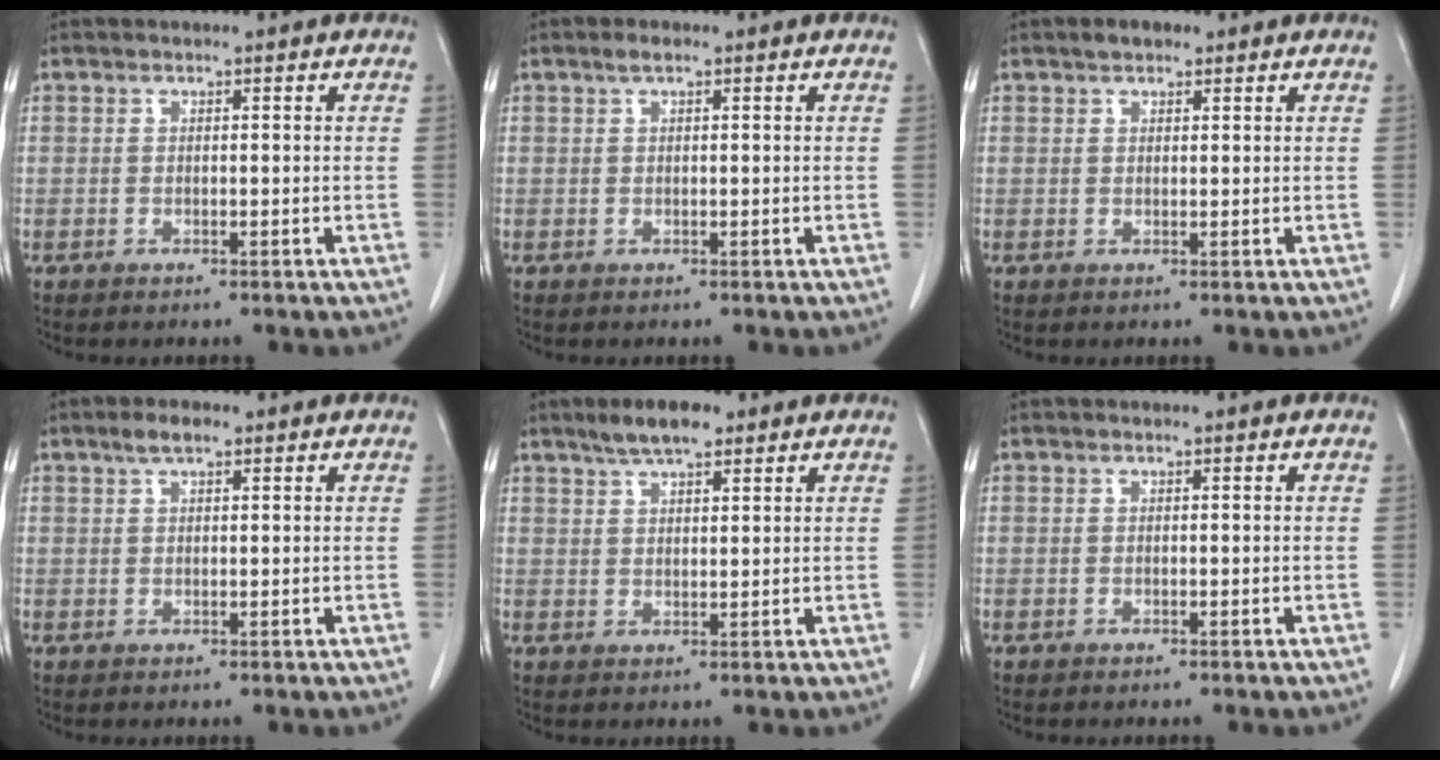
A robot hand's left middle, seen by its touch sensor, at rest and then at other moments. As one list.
[{"total": 1.2, "force": [0.8, 0.3, 0.9], "torque": [-0.017, 0.008, 0.014]}, {"total": 2.0, "force": [1.5, 0.9, 1.0], "torque": [-0.020, 0.007, 0.023]}, {"total": 3.3, "force": [2.2, 1.3, 2.2], "torque": [-0.043, 0.008, 0.040]}, {"total": 5.7, "force": [4.2, 1.5, 3.6], "torque": [-0.070, 0.010, 0.073]}, {"total": 0.0}]